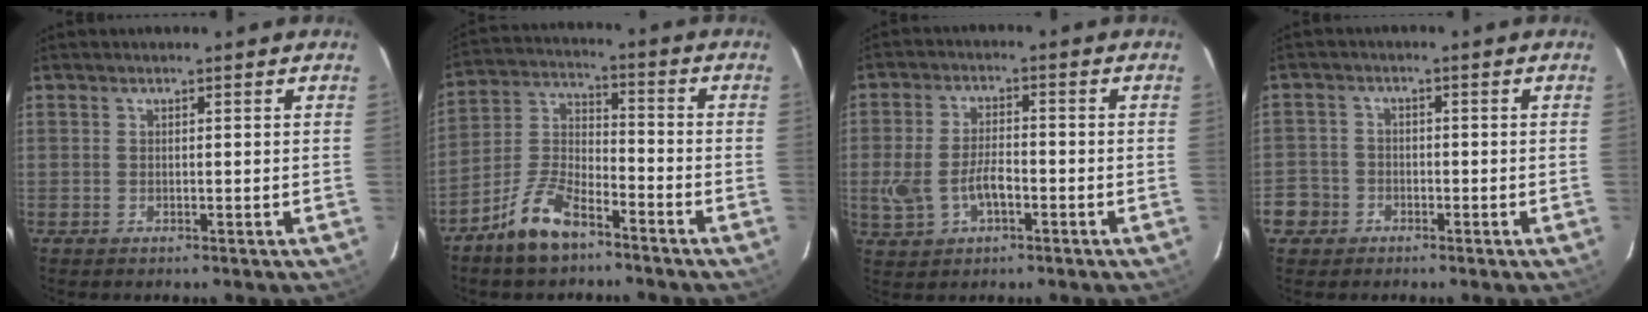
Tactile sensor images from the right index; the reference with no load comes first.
{"total": 10.6, "force": [-7.4, 4.3, 6.2], "torque": [-0.138, 0.015, -0.140]}
{"total": 7.9, "force": [-2.4, 4.3, 6.2], "torque": [-0.139, 0.004, -0.036]}
{"total": 6.2, "force": [-2.9, 5.4, 1.1], "torque": [-0.031, 0.030, -0.050]}